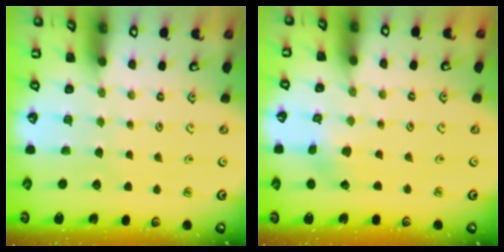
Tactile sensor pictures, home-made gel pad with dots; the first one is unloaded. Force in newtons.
{"total": 1.6, "press": 1.6, "slide": 0.2}